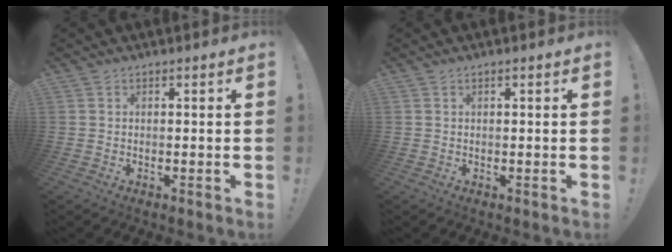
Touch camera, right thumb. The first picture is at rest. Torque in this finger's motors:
{"motor_torque": [0.01, -0.07, -0.06, 0.19, 0.07]}